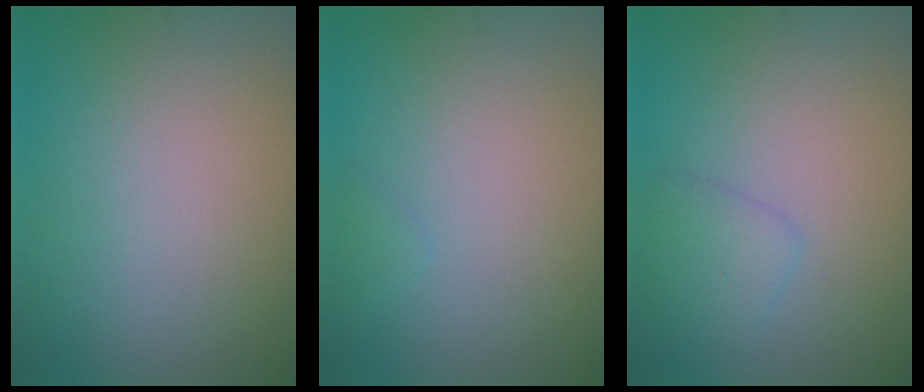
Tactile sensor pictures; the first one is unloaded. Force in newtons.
{"total": 0.6, "press": 0.6, "slide": 0.0}
{"total": 1.9, "press": 1.9, "slide": 0.2}